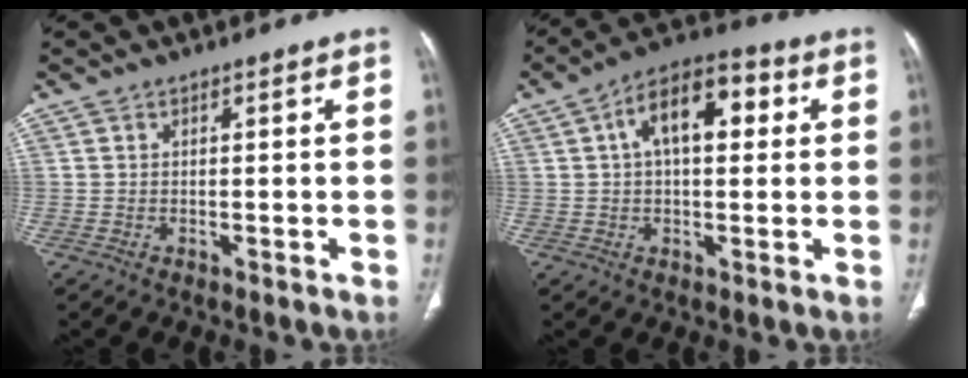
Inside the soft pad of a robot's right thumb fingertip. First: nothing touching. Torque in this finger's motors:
{"motor_torque": [1.12, 3.88, 0.61, -0.47, 0.09]}